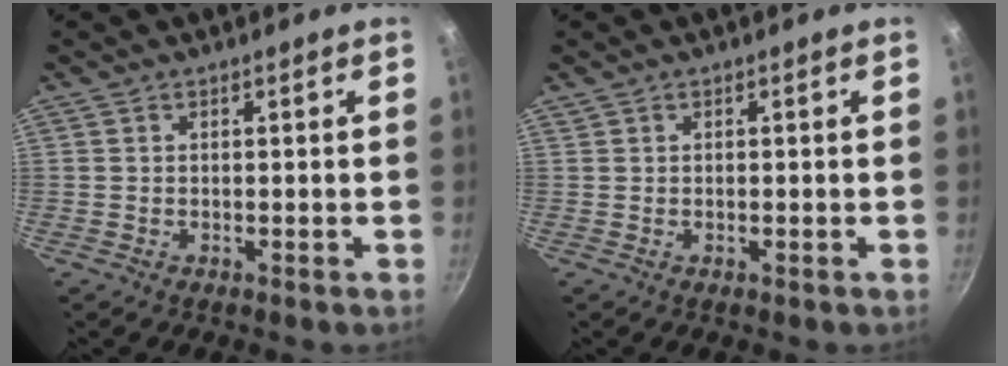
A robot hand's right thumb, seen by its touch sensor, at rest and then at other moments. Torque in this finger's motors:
{"motor_torque": [-0.53, -0.18, 0.03, 0.05, -0.01]}